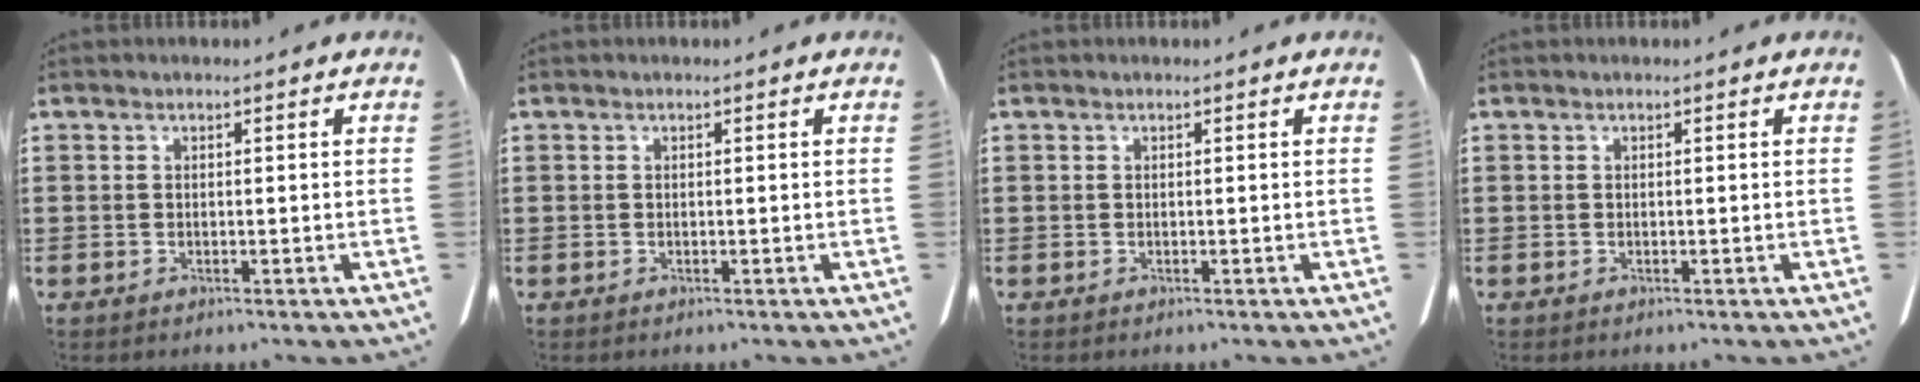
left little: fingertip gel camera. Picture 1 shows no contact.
{"total": 0.0}
{"total": 0.0}
{"total": 0.0}